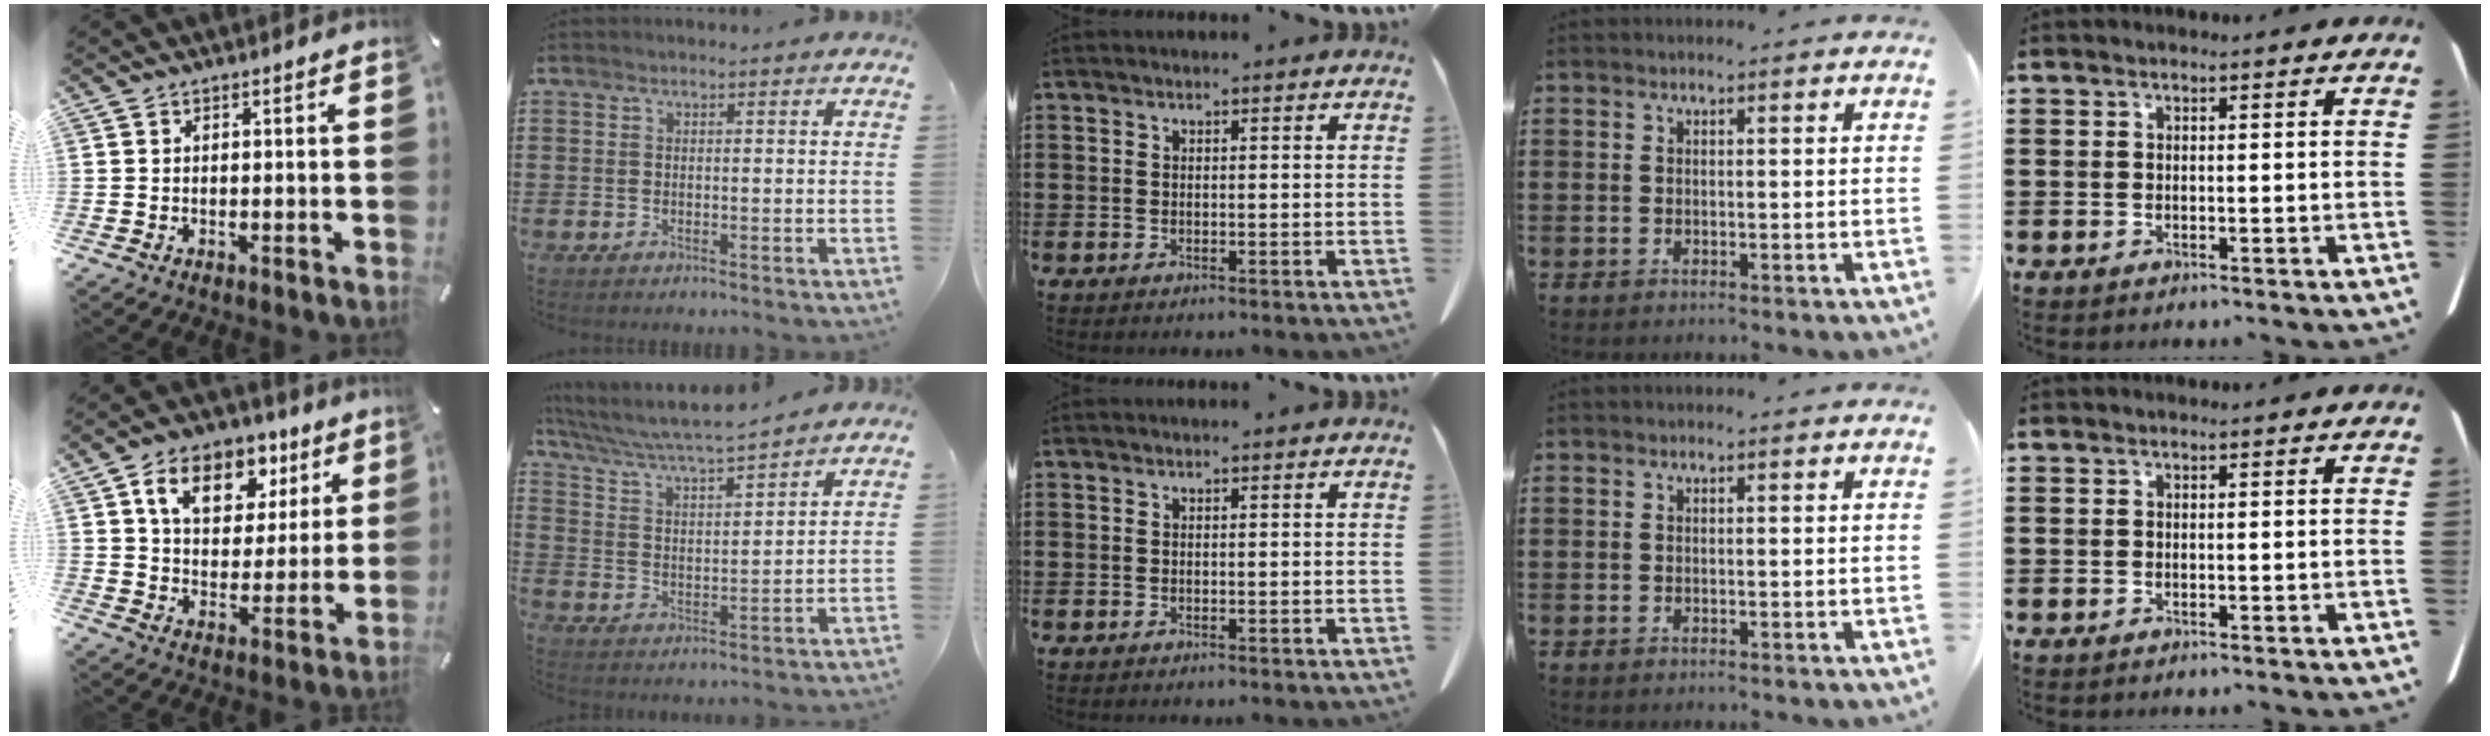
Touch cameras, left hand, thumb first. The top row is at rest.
{"thumb": {"total": 13.0, "force": [6.9, 9.0, 6.3], "torque": [-0.107, -0.022, 0.123]}, "index": {"total": 5.5, "force": [5.1, 0.0, 2.1], "torque": [-0.065, -0.033, 0.083]}}